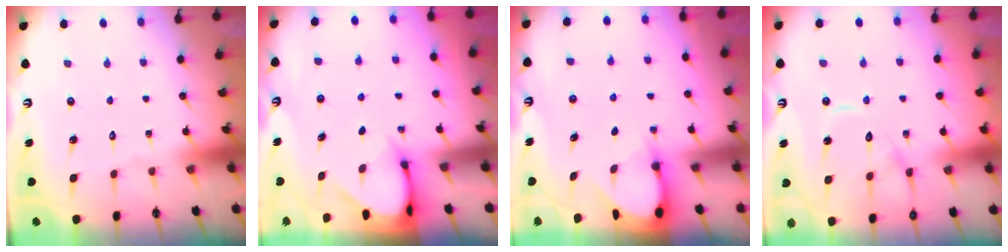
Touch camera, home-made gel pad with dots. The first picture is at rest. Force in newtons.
{"total": 3.5, "press": 3.5, "slide": 0.3}
{"total": 3.2, "press": 3.1, "slide": 0.4}
{"total": 12.3, "press": 12.2, "slide": 1.3}